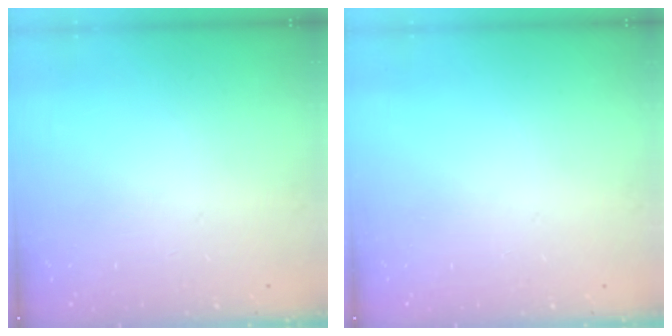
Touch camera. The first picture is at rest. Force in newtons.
{"total": 0.0}